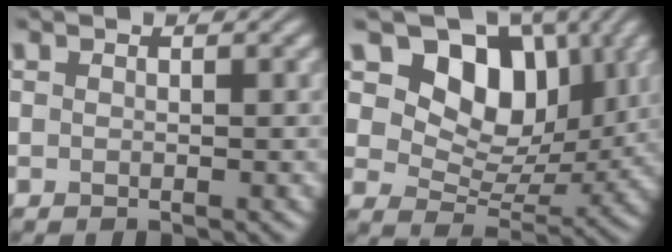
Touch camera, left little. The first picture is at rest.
{"total": 10.2, "force": [4.2, 7.0, 6.2], "torque": [-0.098, -0.002, 0.059]}